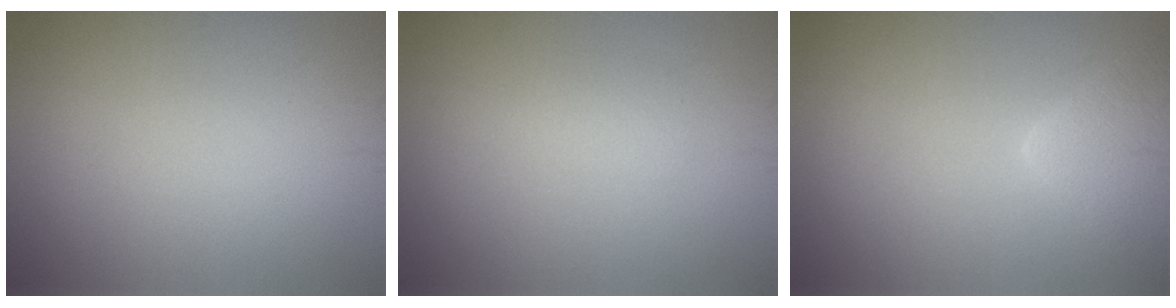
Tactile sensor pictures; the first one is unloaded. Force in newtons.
{"total": 1.3, "press": 1.3, "slide": 0.0}
{"total": 4.7, "press": 4.7, "slide": 0.3}